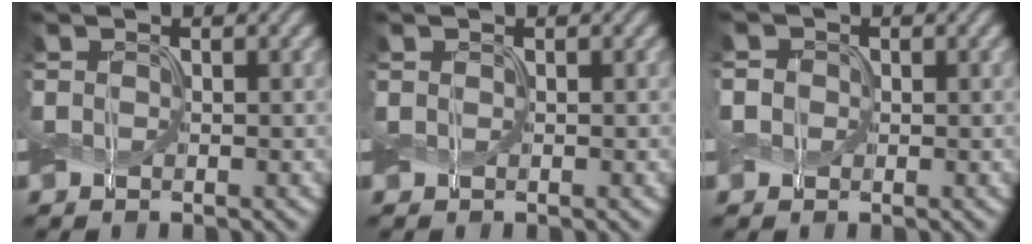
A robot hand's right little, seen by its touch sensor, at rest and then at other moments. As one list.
[{"total": 0.0}, {"total": 1.4, "force": [0.0, 1.3, 0.5], "torque": [-0.017, 0.007, -0.004]}]